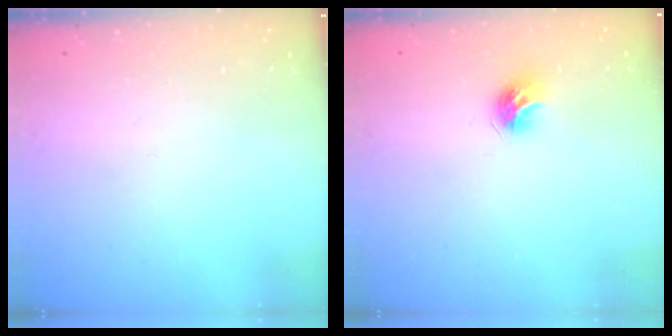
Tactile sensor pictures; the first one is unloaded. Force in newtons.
{"total": 7.8, "press": 7.8, "slide": 0.4}